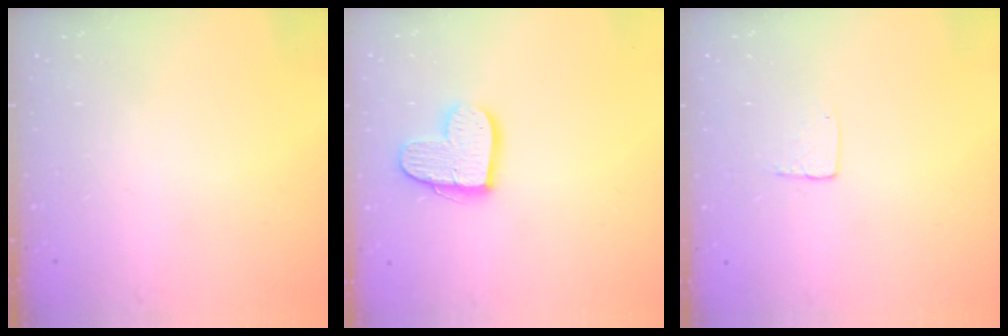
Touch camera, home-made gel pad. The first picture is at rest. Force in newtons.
{"total": 13.5, "press": 13.5, "slide": 0.9}
{"total": 3.9, "press": 3.9, "slide": 0.3}